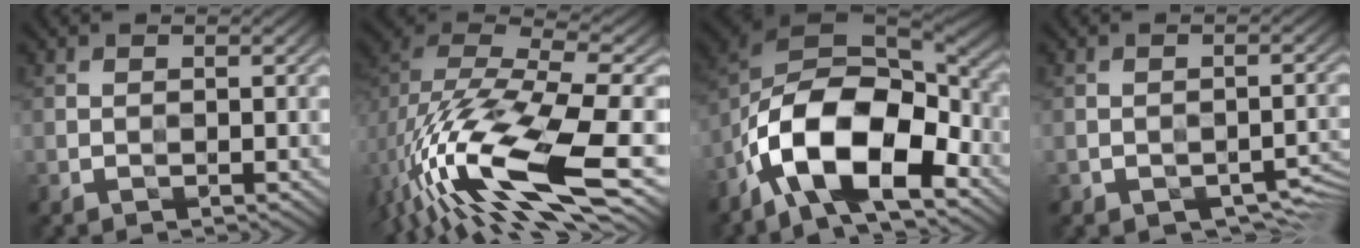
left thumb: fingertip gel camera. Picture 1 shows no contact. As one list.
[{"total": 18.5, "force": [-7.3, 7.3, 15.3], "torque": [-0.328, -0.023, -0.131]}, {"total": 16.6, "force": [-7.3, 8.1, 12.5], "torque": [-0.241, -0.035, -0.130]}, {"total": 4.1, "force": [-2.6, 2.4, 2.2], "torque": [-0.025, -0.007, -0.034]}]